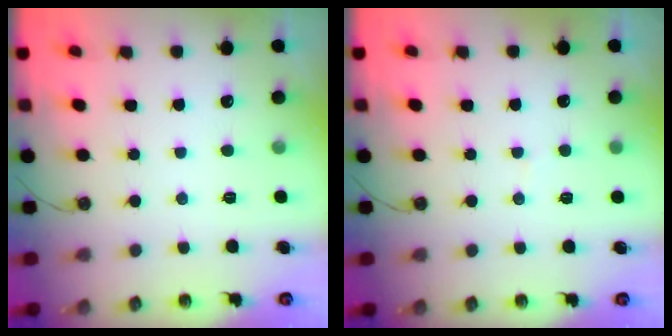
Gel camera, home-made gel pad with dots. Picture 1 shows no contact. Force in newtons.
{"total": 3.2, "press": 3.2, "slide": 0.3}